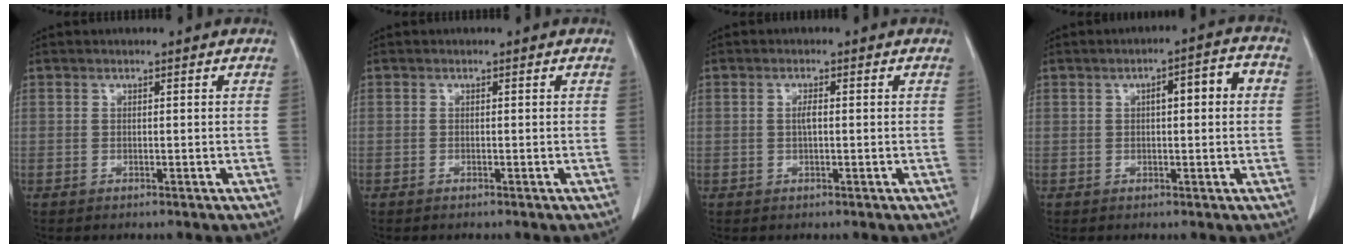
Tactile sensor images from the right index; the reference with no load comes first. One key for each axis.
{"total": 0.0}
{"total": 1.4, "fx": 0.0, "fy": 0.3, "fz": 1.4, "tx": -0.029, "ty": 0.003, "tz": 0.000}
{"total": 5.6, "fx": 0.7, "fy": 1.1, "fz": 5.4, "tx": -0.080, "ty": 0.023, "tz": 0.008}